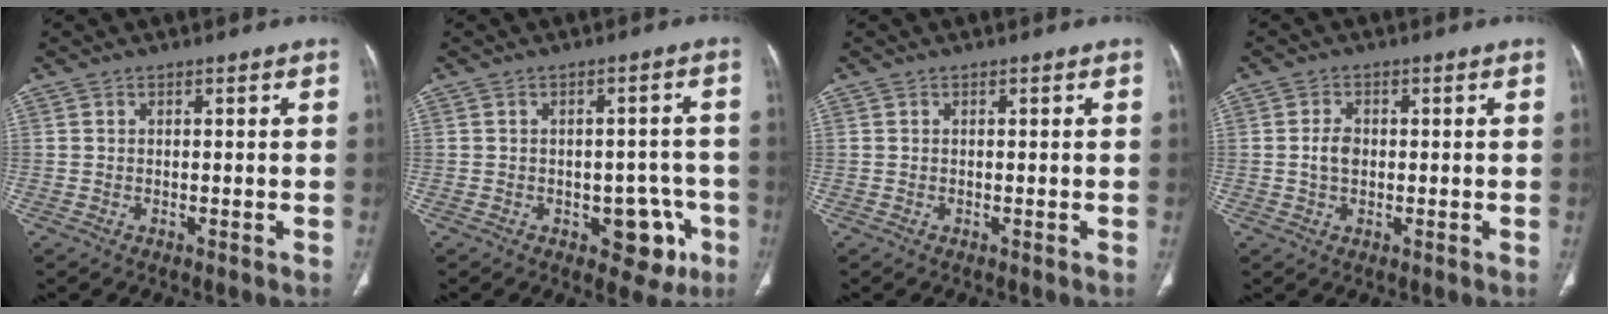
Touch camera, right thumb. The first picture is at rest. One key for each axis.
{"total": 7.6, "fx": -3.1, "fy": 4.7, "fz": 5.1, "tx": -0.024, "ty": 0.020, "tz": -0.033}
{"total": 0.0}
{"total": 3.2, "fx": 0.0, "fy": 2.2, "fz": 2.3, "tx": -0.042, "ty": 0.005, "tz": 0.000}